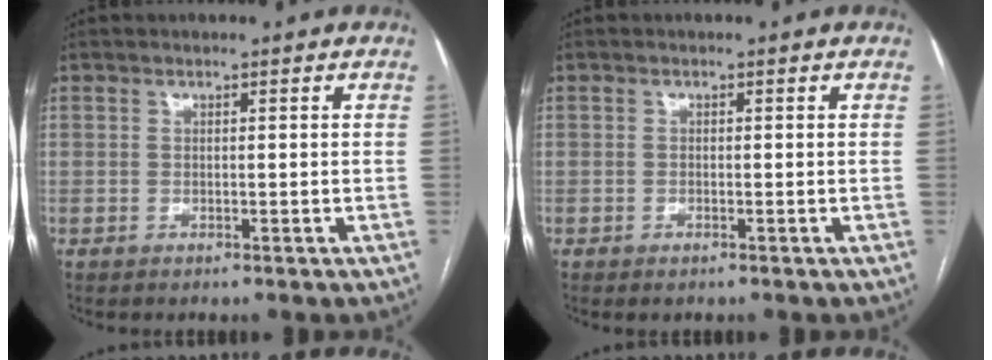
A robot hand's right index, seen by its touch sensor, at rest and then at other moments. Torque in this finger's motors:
{"motor_torque": [0.26, -0.10, 0.09, 0.00]}